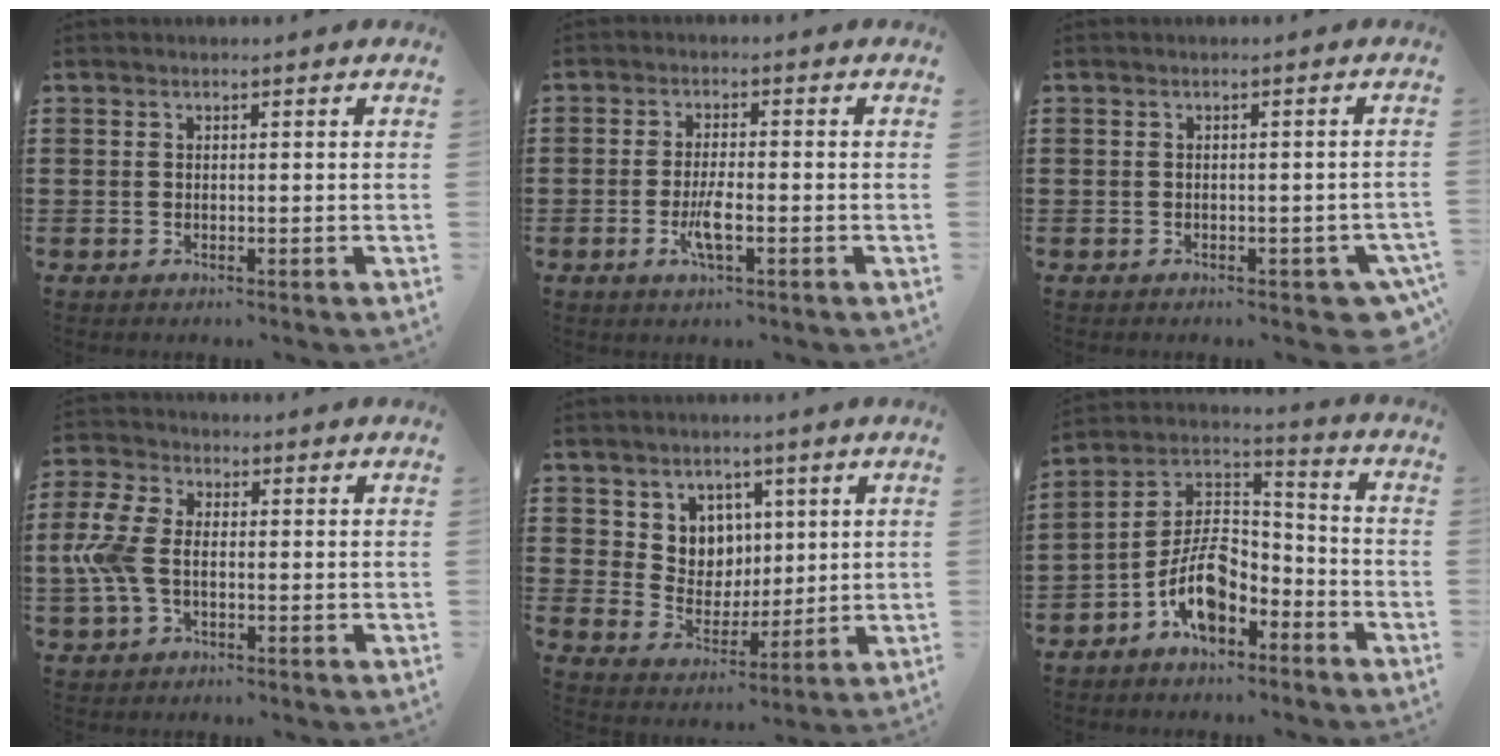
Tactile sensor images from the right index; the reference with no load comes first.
{"total": 4.1, "force": [-1.5, 0.7, 3.7], "torque": [-0.081, -0.008, -0.031]}
{"total": 1.5, "force": [-1.3, 0.4, 0.6], "torque": [-0.012, 0.001, -0.027]}
{"total": 6.9, "force": [-0.5, 4.0, 5.5], "torque": [-0.151, -0.004, -0.021]}
{"total": 5.9, "force": [3.3, 4.9, 0.3], "torque": [-0.033, -0.009, 0.061]}
{"total": 9.4, "force": [-5.1, 4.8, 6.3], "torque": [-0.142, 0.001, -0.101]}